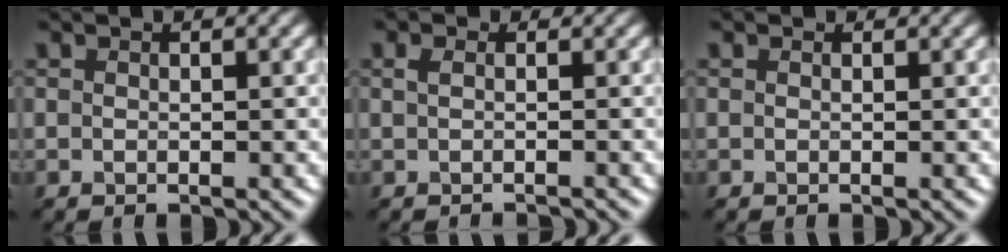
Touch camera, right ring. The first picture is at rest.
{"total": 0.8, "force": [-0.4, 0.4, 0.6], "torque": [-0.010, 0.011, 0.001]}
{"total": 0.6, "force": [0.4, 0.3, 0.3], "torque": [-0.006, 0.007, -0.004]}